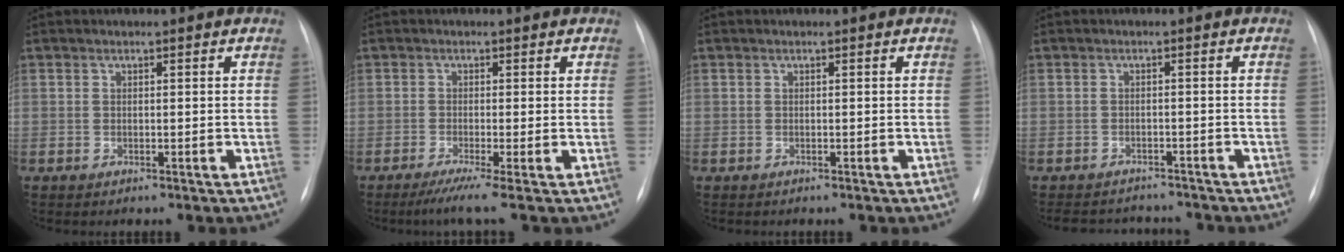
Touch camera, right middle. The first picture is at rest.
{"total": 4.1, "force": [-2.7, -0.7, 3.1], "torque": [-0.051, -0.014, -0.052]}
{"total": 0.0}
{"total": 8.3, "force": [-7.8, 2.4, 1.5], "torque": [-0.023, 0.012, -0.098]}